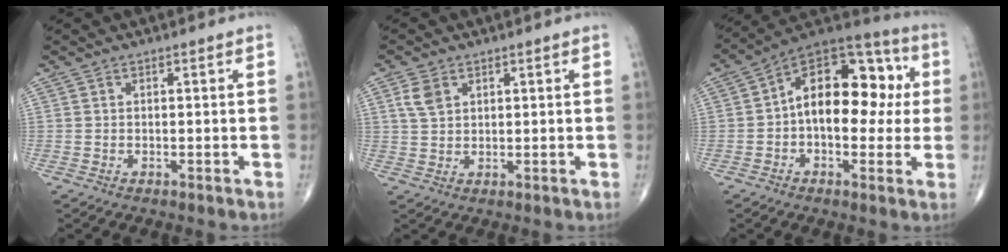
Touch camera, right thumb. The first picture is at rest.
{"total": 3.8, "force": [1.7, 2.6, 2.3], "torque": [-0.041, 0.000, 0.038]}
{"total": 18.5, "force": [1.1, 11.1, 14.8], "torque": [-0.176, 0.043, 0.007]}